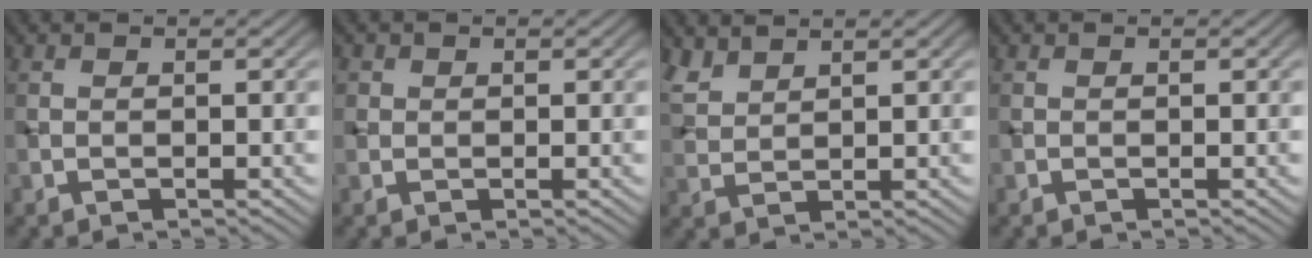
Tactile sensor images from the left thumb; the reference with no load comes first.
{"total": 1.2, "force": [0.4, 1.1, 0.3], "torque": [-0.004, -0.002, 0.006]}
{"total": 3.2, "force": [2.7, 1.1, 1.4], "torque": [-0.039, 0.003, 0.065]}
{"total": 0.0}